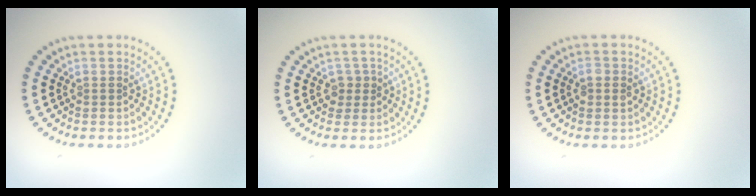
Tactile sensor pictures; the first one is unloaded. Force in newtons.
{"total": 1.3, "press": 1.0, "slide": 0.9}
{"total": 1.1, "press": 1.1, "slide": 0.1}